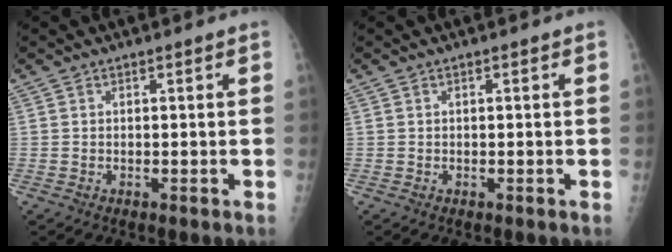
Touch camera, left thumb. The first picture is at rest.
{"total": 0.0}